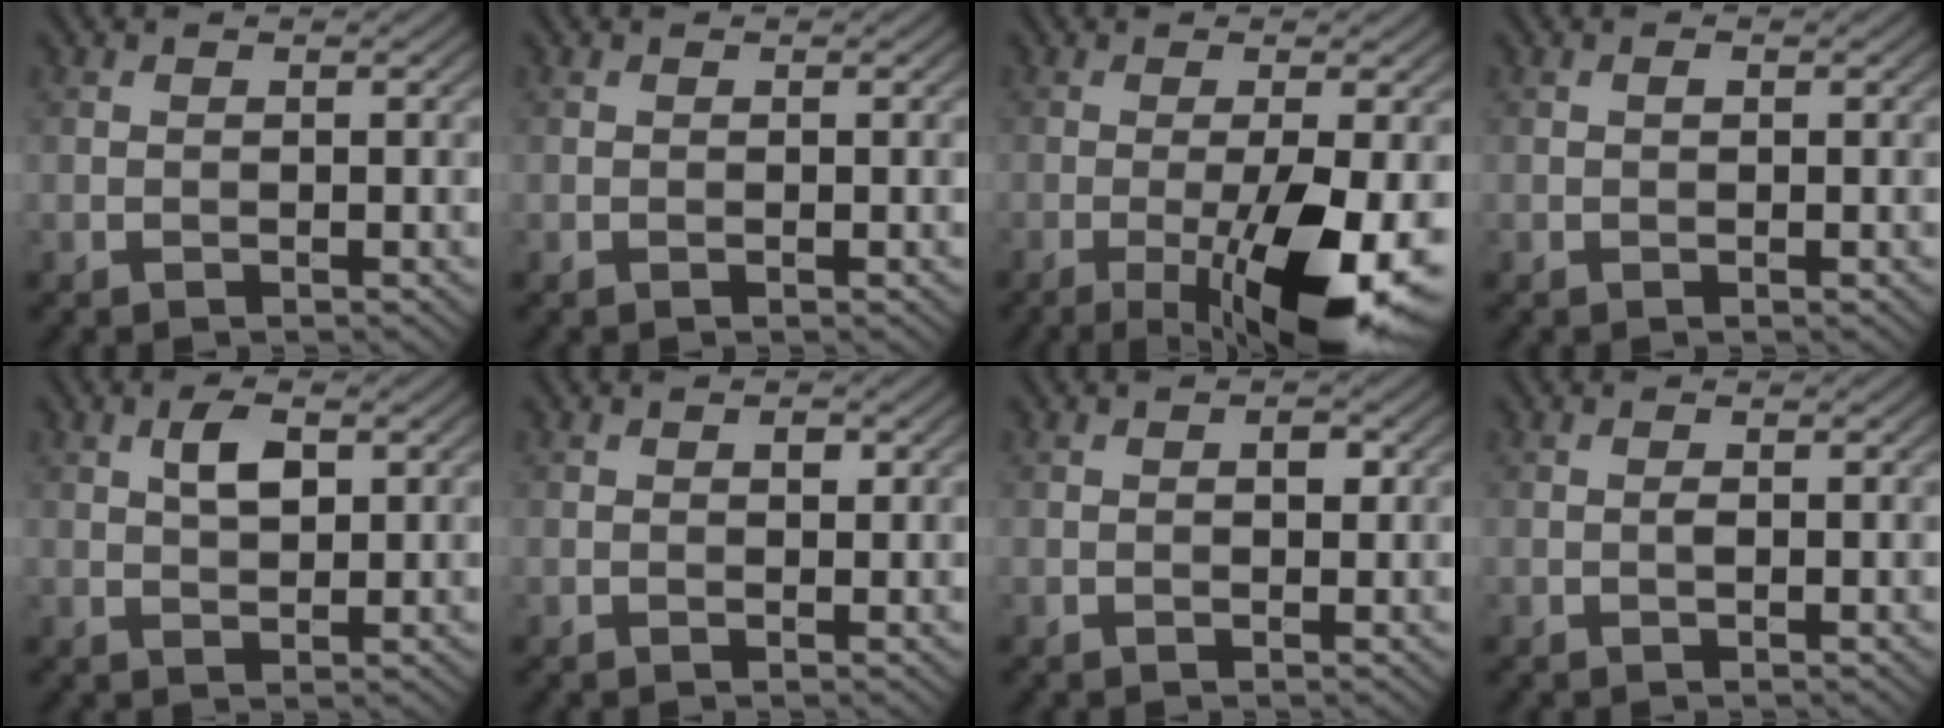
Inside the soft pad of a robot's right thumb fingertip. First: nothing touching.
{"total": 0.0}
{"total": 11.5, "force": [-4.0, 2.3, 10.5], "torque": [-0.168, -0.008, -0.055]}
{"total": 0.6, "force": [0.1, 0.2, 0.5], "torque": [-0.009, 0.000, 0.001]}
{"total": 3.4, "force": [1.1, 1.6, 2.8], "torque": [-0.055, 0.004, 0.020]}
{"total": 0.9, "force": [0.3, 0.5, 0.6], "torque": [-0.005, -0.003, 0.004]}
{"total": 1.2, "force": [0.2, 0.7, 0.9], "torque": [-0.010, -0.001, 0.001]}
{"total": 0.6, "force": [-0.1, 0.1, 0.5], "torque": [-0.013, 0.001, -0.002]}